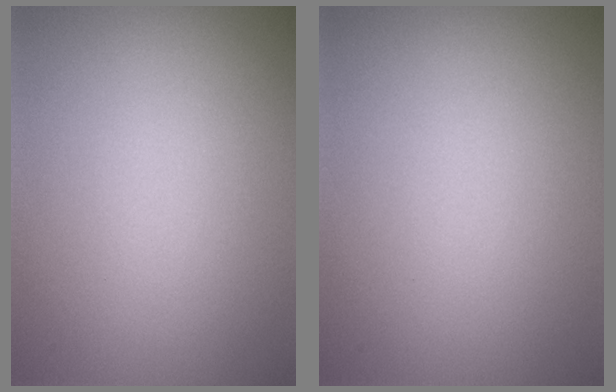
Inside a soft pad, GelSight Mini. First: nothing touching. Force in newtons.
{"total": 0.0}